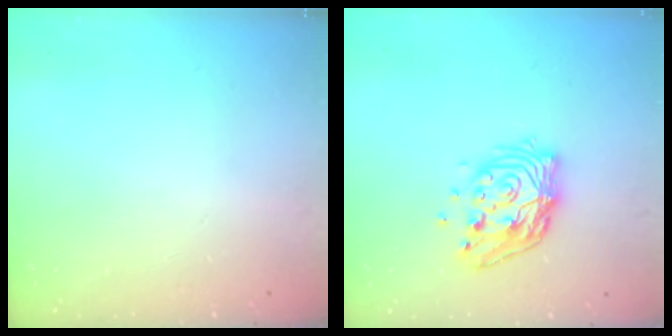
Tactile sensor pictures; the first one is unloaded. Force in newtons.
{"total": 13.7, "press": 13.7, "slide": 1.2}